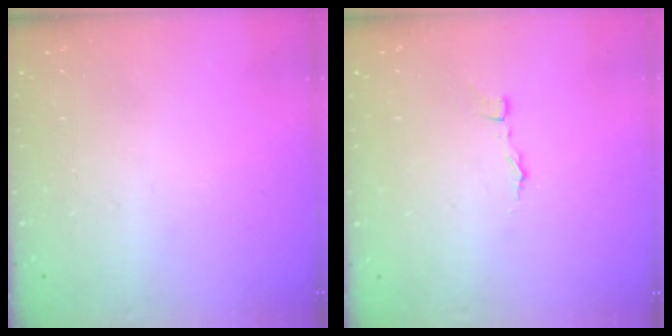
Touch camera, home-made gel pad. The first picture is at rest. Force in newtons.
{"total": 1.7, "press": 1.7, "slide": 0.1}